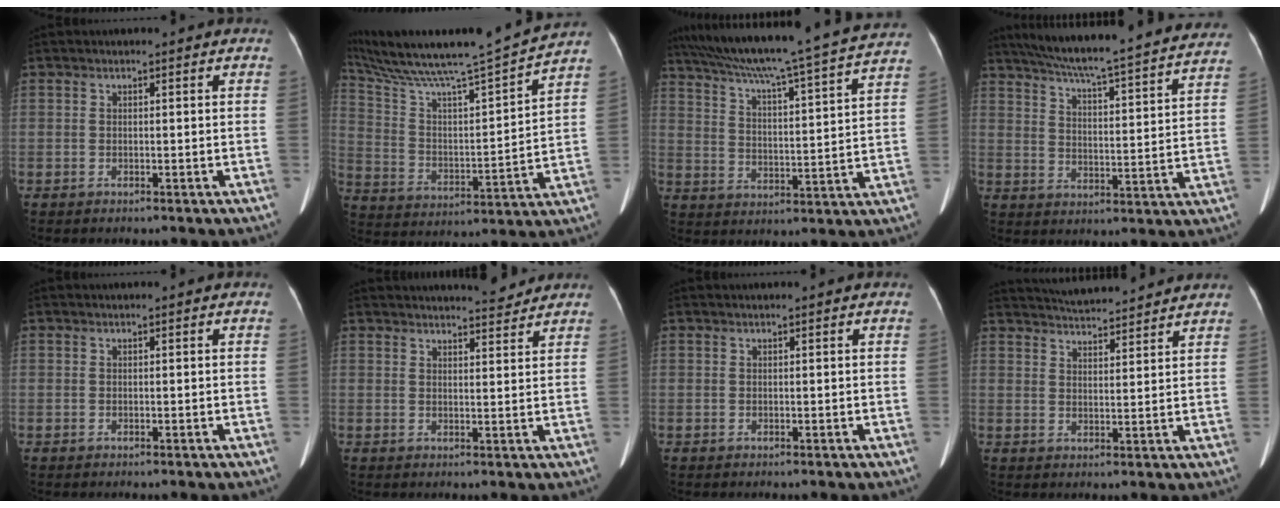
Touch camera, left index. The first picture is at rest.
{"total": 18.6, "force": [16.7, -1.2, 8.1], "torque": [-0.154, -0.024, 0.273]}
{"total": 26.3, "force": [23.1, -0.5, 12.6], "torque": [-0.215, -0.016, 0.318]}
{"total": 29.4, "force": [26.5, 1.7, 12.6], "torque": [-0.203, -0.040, 0.340]}
{"total": 0.0}
{"total": 6.7, "force": [6.5, 0.4, 1.6], "torque": [-0.021, -0.002, 0.077]}
{"total": 0.7, "force": [0.6, -0.1, 0.3], "torque": [-0.007, 0.012, 0.013]}
{"total": 11.4, "force": [10.8, 0.7, 3.5], "torque": [-0.064, 0.017, 0.156]}